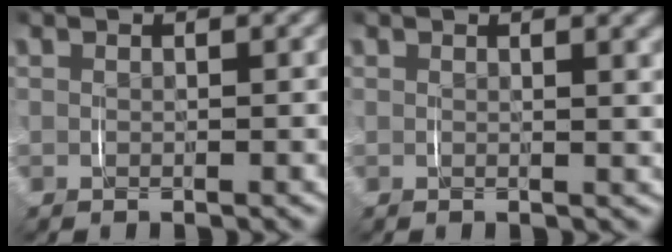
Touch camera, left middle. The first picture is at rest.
{"total": 1.6, "force": [1.0, 0.1, 1.2], "torque": [-0.009, 0.005, 0.012]}